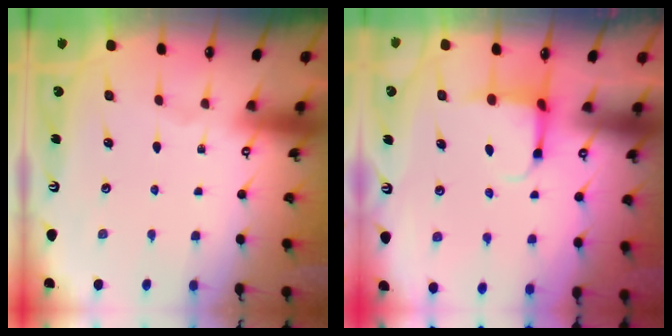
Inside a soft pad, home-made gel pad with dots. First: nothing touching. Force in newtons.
{"total": 3.9, "press": 3.7, "slide": 1.3}